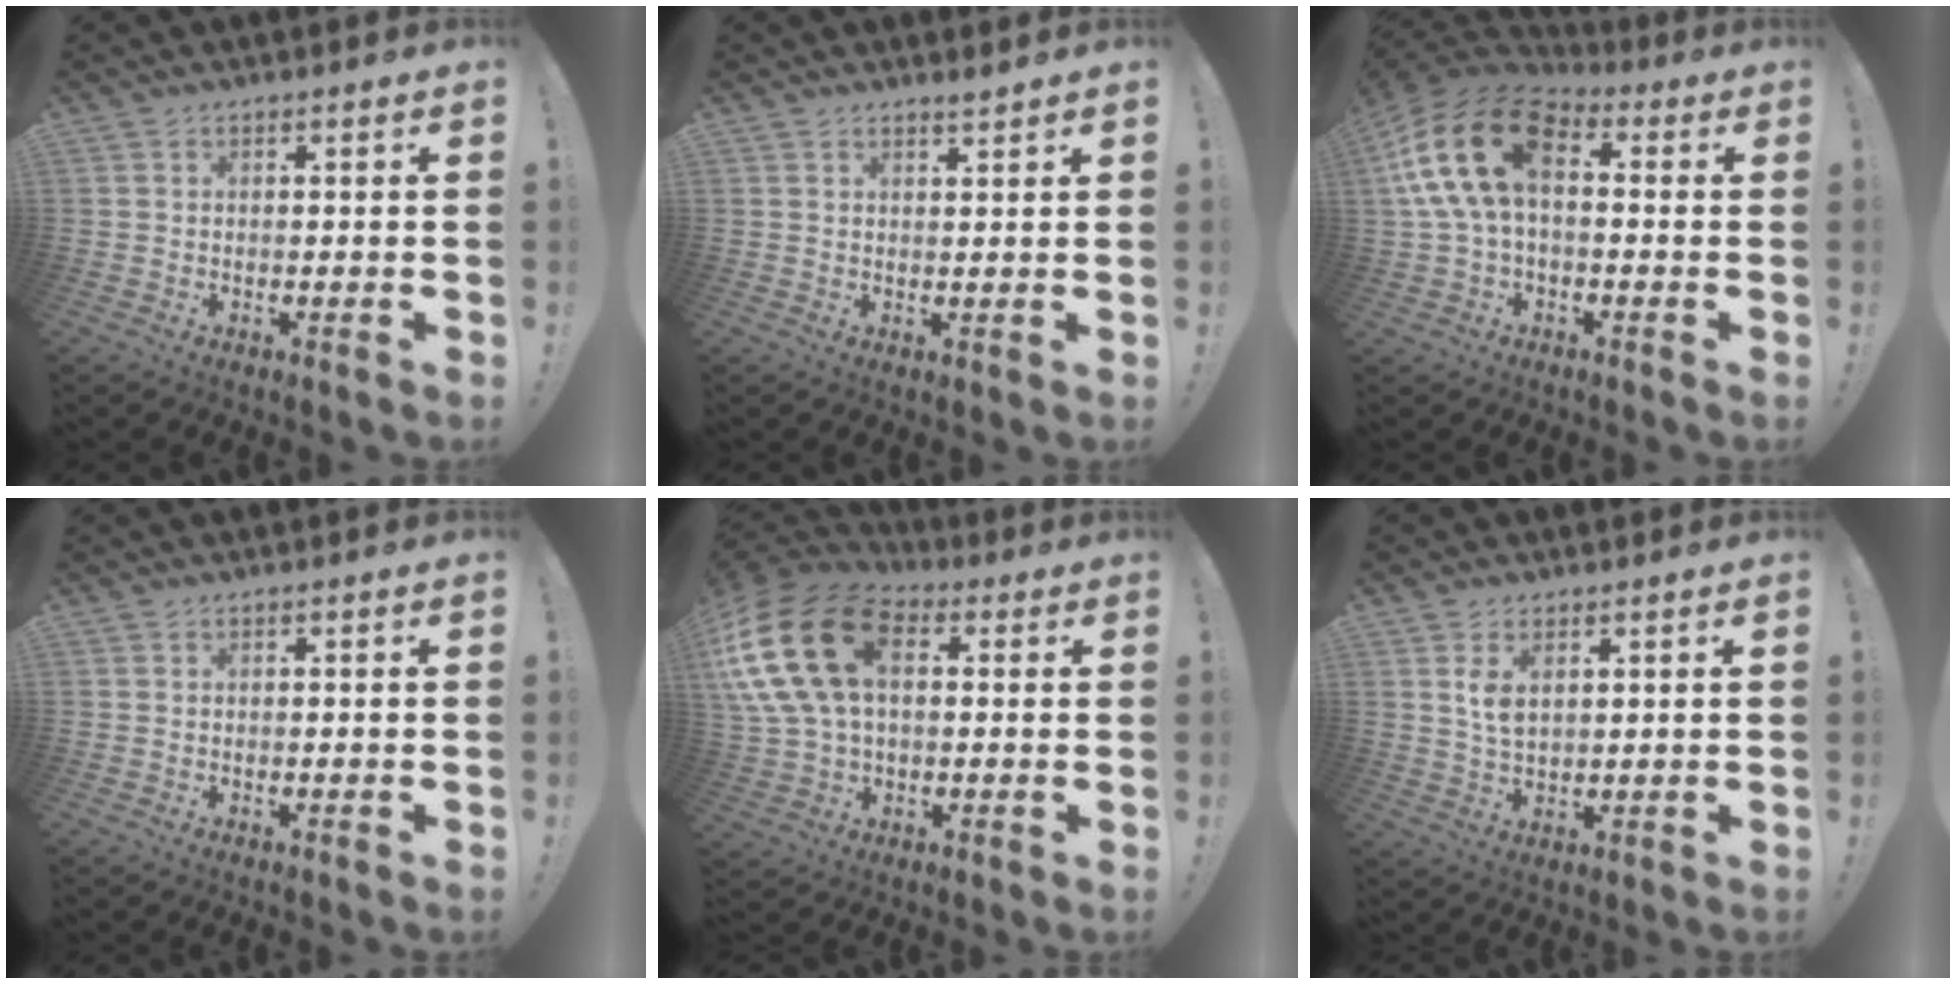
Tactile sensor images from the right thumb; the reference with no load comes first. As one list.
[{"total": 1.7, "force": [1.6, 0.1, 0.7], "torque": [-0.007, -0.011, 0.027]}, {"total": 17.0, "force": [4.0, 9.6, 13.4], "torque": [-0.264, 0.005, 0.079]}, {"total": 0.0}, {"total": 23.1, "force": [5.6, 15.2, 16.4], "torque": [-0.323, -0.004, 0.103]}, {"total": 5.4, "force": [2.4, 2.8, 4.0], "torque": [-0.073, -0.012, 0.039]}]